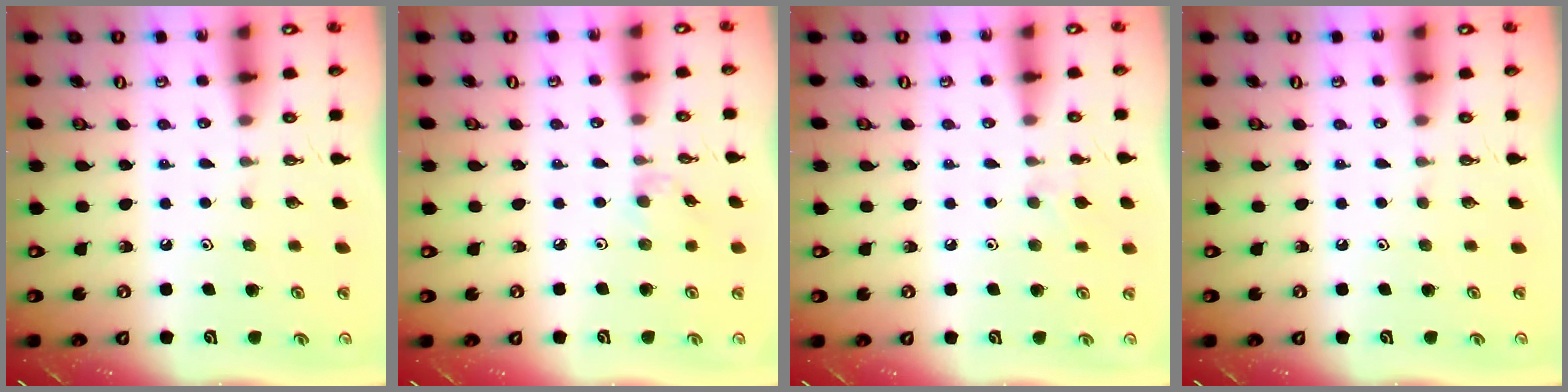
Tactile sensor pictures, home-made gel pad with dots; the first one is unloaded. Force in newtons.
{"total": 2.5, "press": 2.5, "slide": 0.5}
{"total": 7.1, "press": 7.0, "slide": 0.9}
{"total": 0.0}